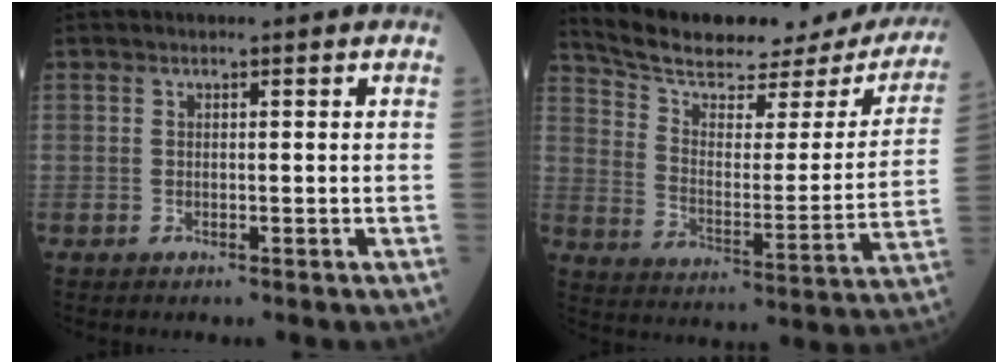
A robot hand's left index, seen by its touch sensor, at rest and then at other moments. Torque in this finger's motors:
{"motor_torque": [0.81, -1.33, 0.11, 0.06]}